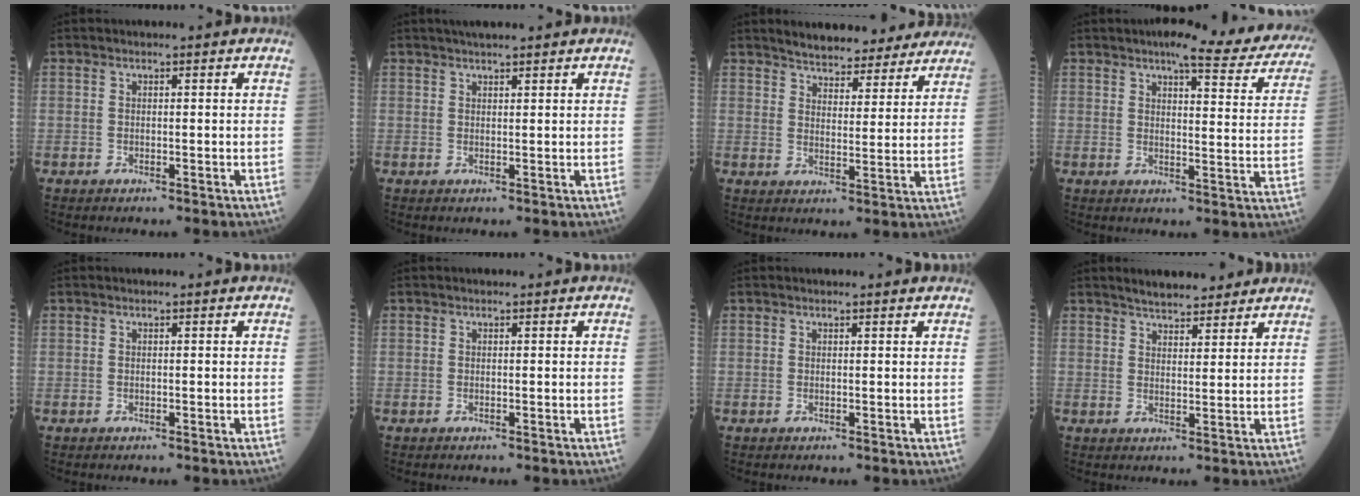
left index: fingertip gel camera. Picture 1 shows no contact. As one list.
[{"total": 4.2, "force": [3.5, 0.3, 2.2], "torque": [-0.029, 0.024, 0.052]}, {"total": 16.3, "force": [14.9, 4.3, 5.0], "torque": [-0.044, 0.006, 0.185]}, {"total": 16.8, "force": [14.4, 3.2, 8.0], "torque": [-0.080, -0.018, 0.150]}, {"total": 0.0}, {"total": 0.0}, {"total": 1.1, "force": [1.1, -0.1, 0.2], "torque": [-0.015, -0.003, 0.009]}, {"total": 7.7, "force": [6.8, 2.1, 2.9], "torque": [-0.039, 0.016, 0.100]}]